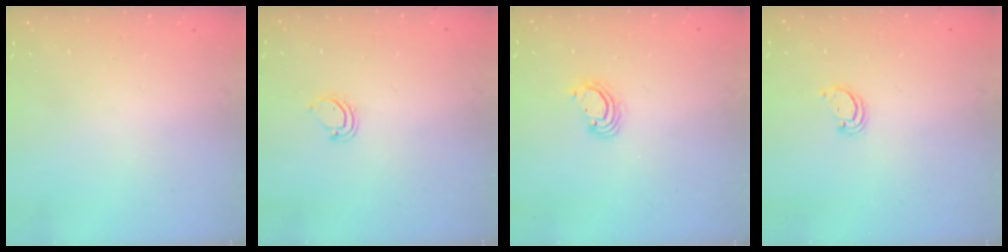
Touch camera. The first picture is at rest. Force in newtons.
{"total": 3.6, "press": 3.5, "slide": 0.4}
{"total": 3.9, "press": 3.9, "slide": 0.2}
{"total": 2.2, "press": 2.2, "slide": 0.1}